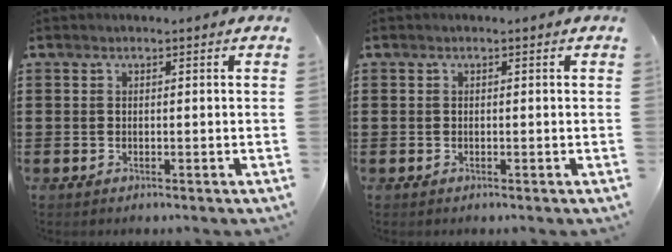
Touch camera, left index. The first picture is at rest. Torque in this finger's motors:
{"motor_torque": [0.00, 0.00, 0.00, 0.00]}